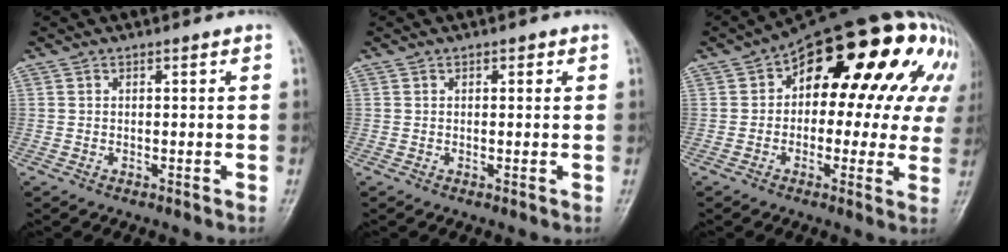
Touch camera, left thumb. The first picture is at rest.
{"total": 0.8, "force": [0.4, 0.6, 0.4], "torque": [0.001, 0.000, 0.003]}
{"total": 21.9, "force": [6.9, 11.3, 17.4], "torque": [-0.183, 0.032, 0.085]}